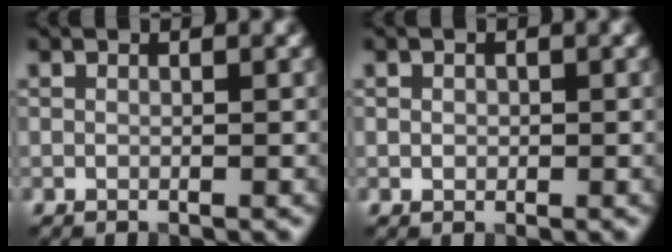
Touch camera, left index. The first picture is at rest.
{"total": 0.7, "force": [0.0, 0.6, 0.3], "torque": [-0.003, -0.001, 0.000]}